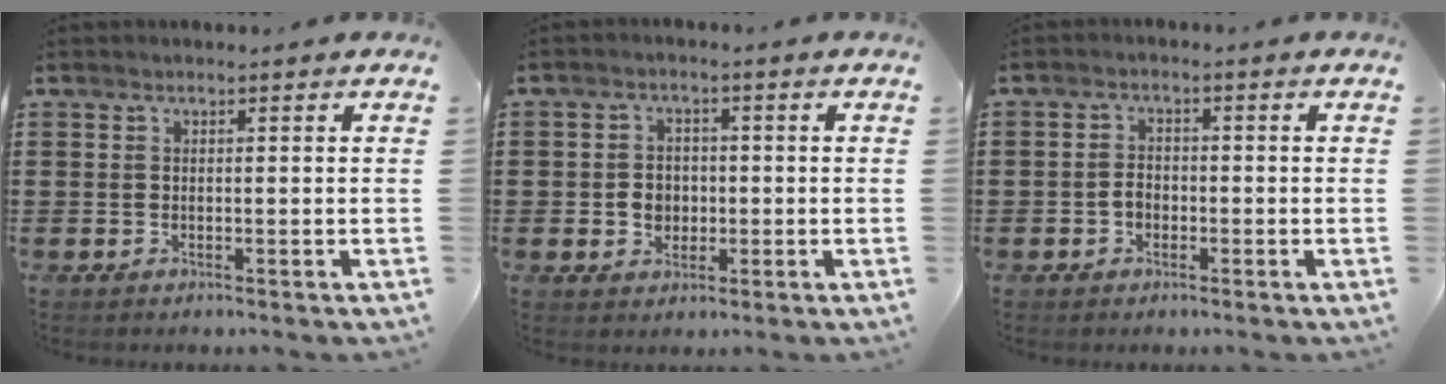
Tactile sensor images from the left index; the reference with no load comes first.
{"total": 3.3, "force": [-0.4, 2.7, 1.9], "torque": [-0.035, 0.002, -0.013]}
{"total": 2.1, "force": [-0.8, 1.6, 1.2], "torque": [-0.035, 0.001, -0.019]}